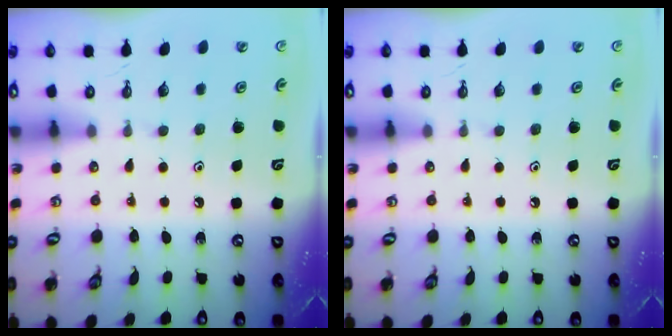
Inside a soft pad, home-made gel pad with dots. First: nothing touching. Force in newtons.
{"total": 0.0}